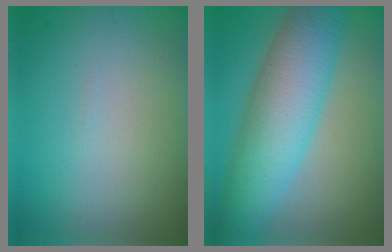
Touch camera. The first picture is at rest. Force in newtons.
{"total": 8.8, "press": 8.8, "slide": 0.2}